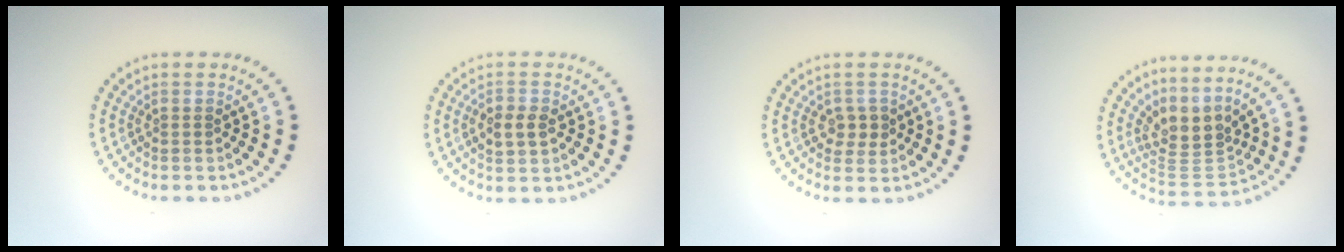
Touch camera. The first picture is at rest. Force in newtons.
{"total": 2.5, "press": 2.5, "slide": 0.2}
{"total": 1.9, "press": 1.8, "slide": 0.5}
{"total": 3.7, "press": 2.7, "slide": 2.4}